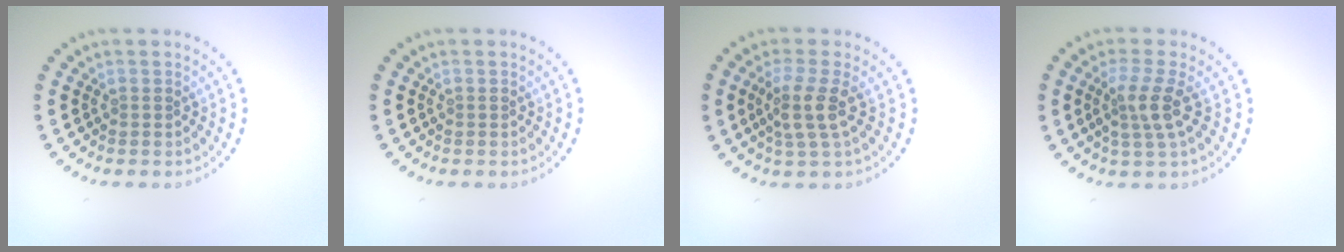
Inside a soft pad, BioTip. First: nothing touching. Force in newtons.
{"total": 0.0}
{"total": 2.9, "press": 2.3, "slide": 1.7}
{"total": 2.7, "press": 2.1, "slide": 1.7}